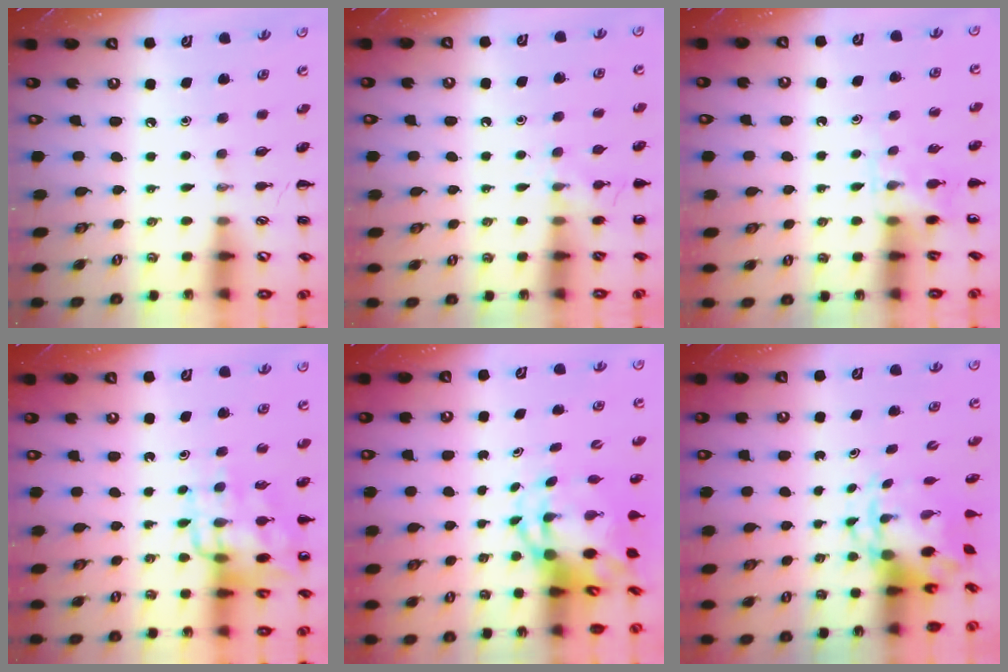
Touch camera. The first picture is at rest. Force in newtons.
{"total": 7.3, "press": 7.1, "slide": 1.7}
{"total": 5.0, "press": 4.8, "slide": 1.4}
{"total": 13.1, "press": 12.8, "slide": 2.9}
{"total": 5.6, "press": 5.3, "slide": 1.7}
{"total": 3.7, "press": 3.6, "slide": 0.9}